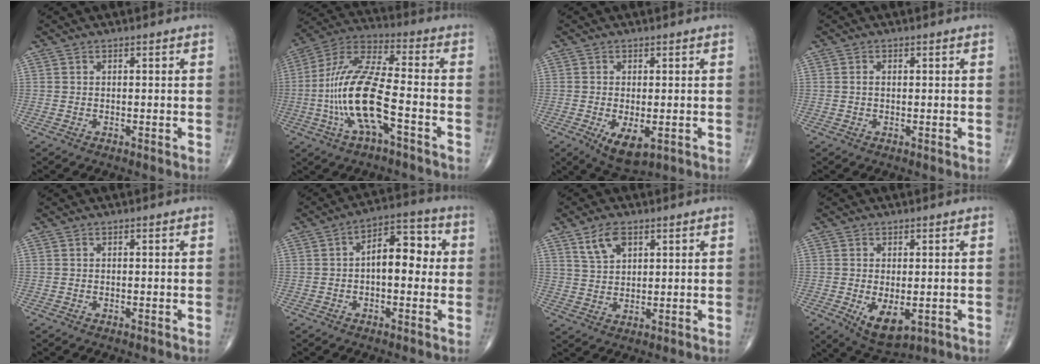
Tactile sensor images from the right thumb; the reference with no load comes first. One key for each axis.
{"total": 16.7, "fx": -4.4, "fy": 5.3, "fz": 15.2, "tx": -0.318, "ty": 0.043, "tz": -0.084}
{"total": 6.1, "fx": -1.8, "fy": 2.8, "fz": 5.1, "tx": -0.081, "ty": -0.012, "tz": -0.020}
{"total": 0.9, "fx": 0.1, "fy": 0.5, "fz": 0.7, "tx": -0.015, "ty": 0.005, "tz": 0.001}
{"total": 0.0}
{"total": 9.6, "fx": 0.4, "fy": 5.1, "fz": 8.1, "tx": -0.096, "ty": 0.029, "tz": -0.001}
{"total": 5.7, "fx": 3.2, "fy": 3.1, "fz": 3.6, "tx": -0.060, "ty": -0.013, "tz": 0.065}
{"total": 6.6, "fx": -1.4, "fy": 3.3, "fz": 5.6, "tx": -0.083, "ty": -0.015, "tz": -0.009}